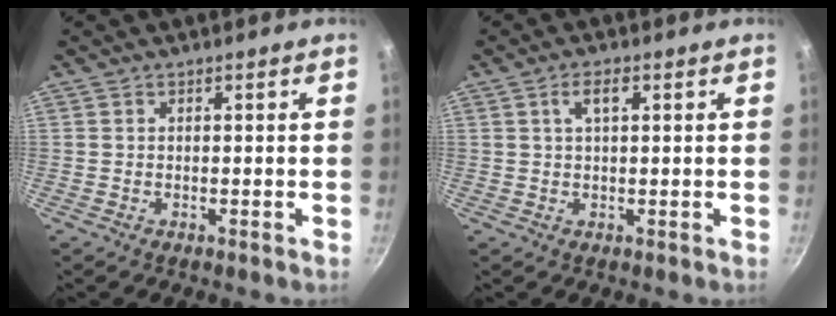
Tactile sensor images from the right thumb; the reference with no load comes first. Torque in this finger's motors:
{"motor_torque": [0.18, 0.63, 0.33, -0.15, 0.02]}